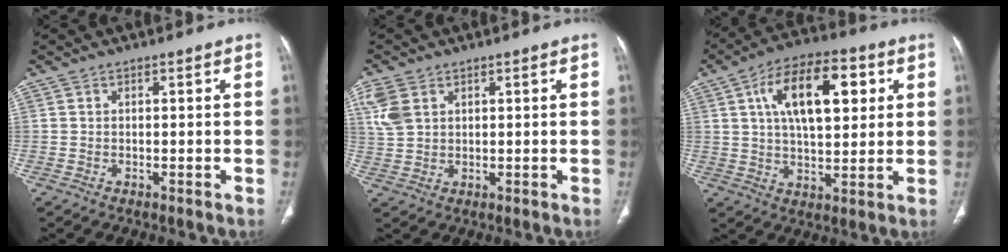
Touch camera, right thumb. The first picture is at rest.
{"total": 5.8, "force": [2.5, 3.8, 3.5], "torque": [-0.082, 0.000, 0.059]}
{"total": 16.9, "force": [5.3, 8.1, 13.8], "torque": [-0.201, 0.002, 0.085]}